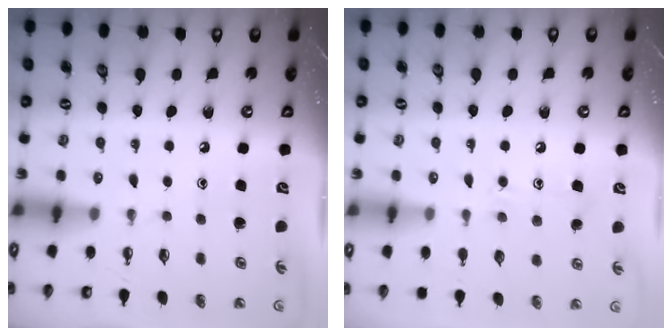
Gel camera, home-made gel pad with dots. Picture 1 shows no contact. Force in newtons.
{"total": 9.7, "press": 9.7, "slide": 0.7}